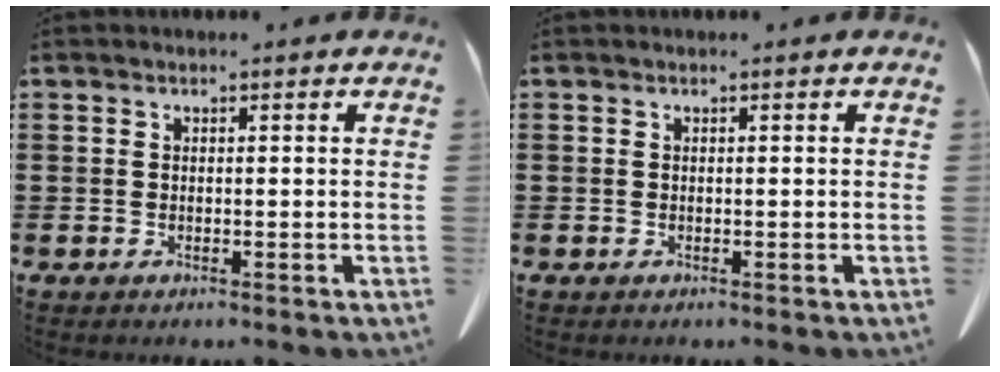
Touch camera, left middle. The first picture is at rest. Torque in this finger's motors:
{"motor_torque": [-1.02, 1.11, -0.60, -0.11]}